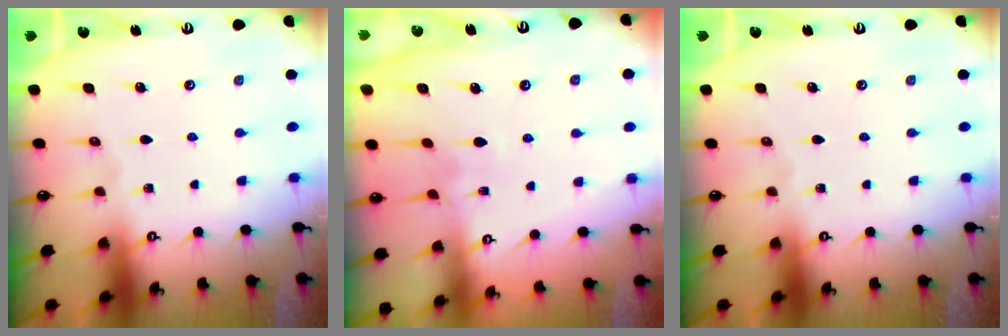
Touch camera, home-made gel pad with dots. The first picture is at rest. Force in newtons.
{"total": 3.7, "press": 3.7, "slide": 0.2}
{"total": 0.0}